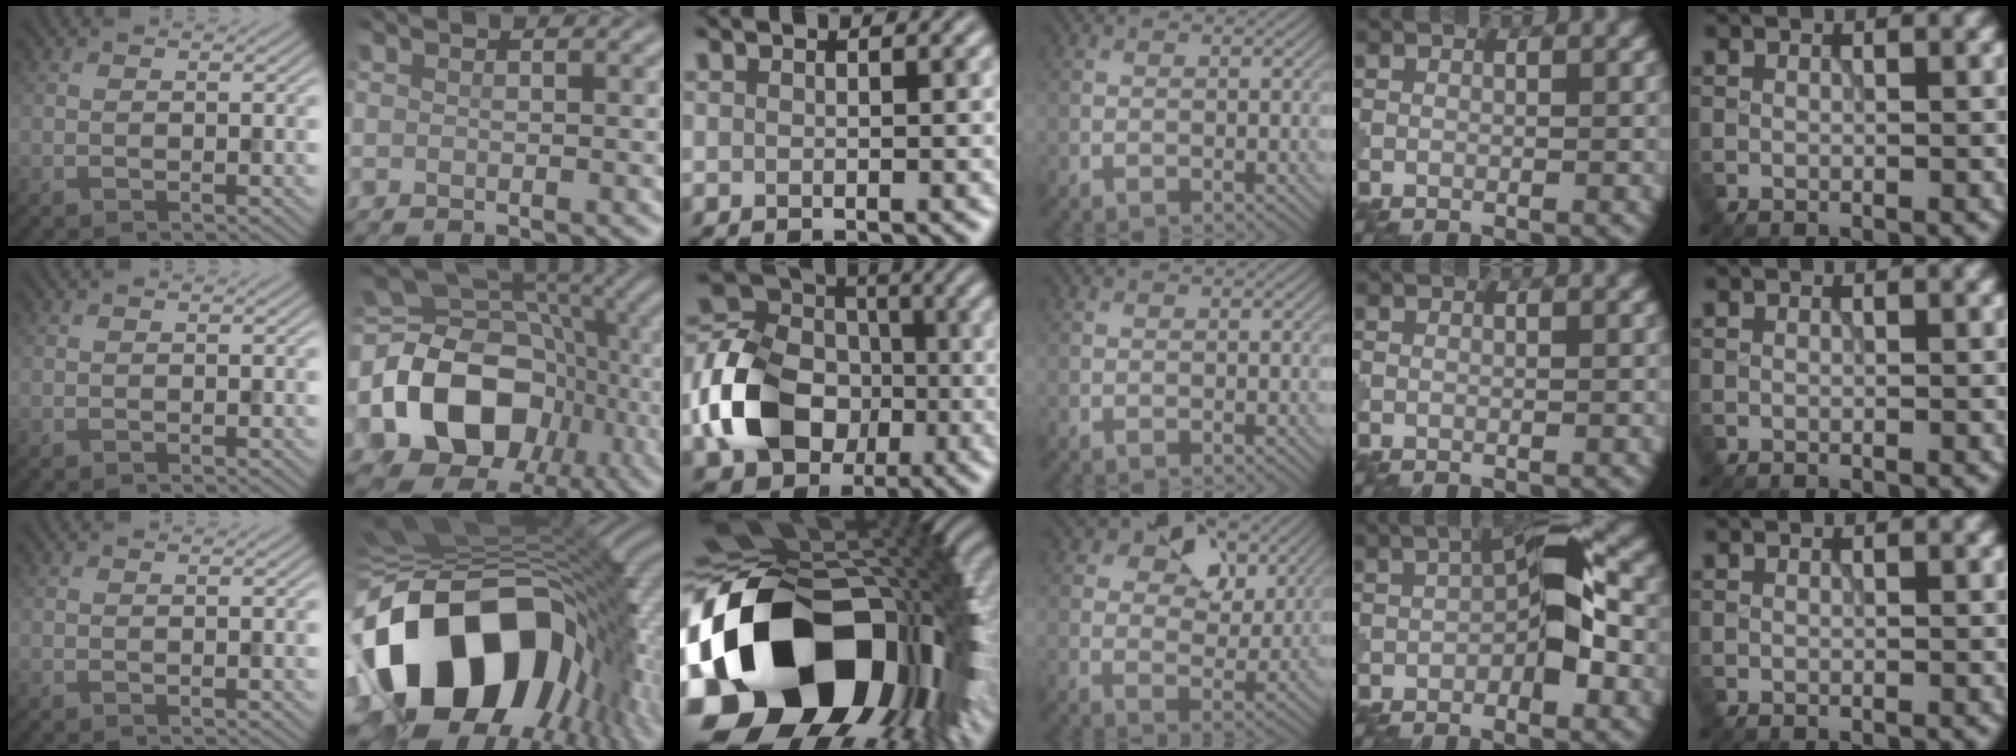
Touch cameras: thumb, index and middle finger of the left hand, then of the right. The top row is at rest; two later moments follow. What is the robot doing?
{"motion": "disassemble", "object": "puzzle pieces"}